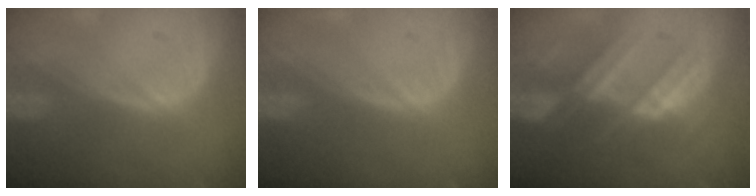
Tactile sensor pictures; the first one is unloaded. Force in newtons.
{"total": 0.0}
{"total": 7.7, "press": 7.6, "slide": 0.8}